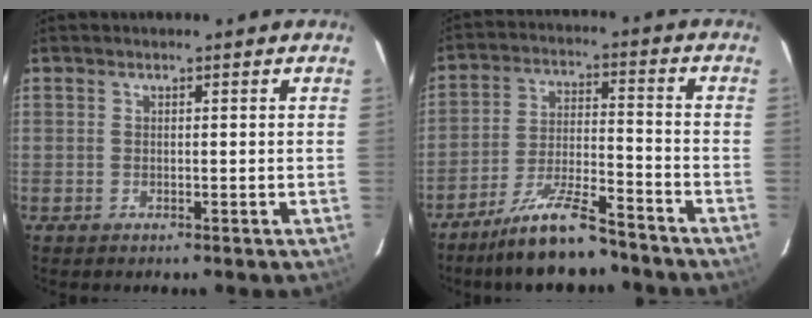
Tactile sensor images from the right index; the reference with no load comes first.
{"total": 12.1, "force": [-10.2, 2.1, 6.3], "torque": [-0.136, -0.002, -0.177]}